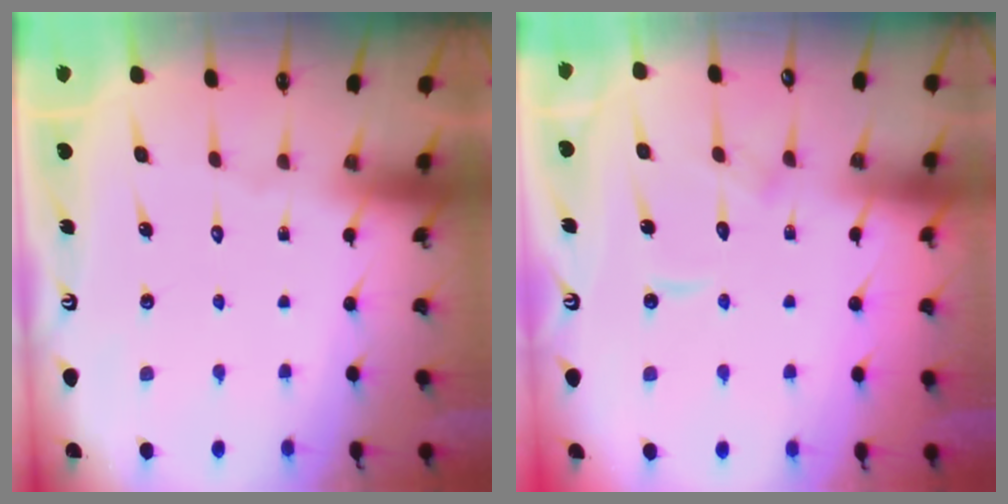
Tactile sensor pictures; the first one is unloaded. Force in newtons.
{"total": 7.8, "press": 7.8, "slide": 0.8}